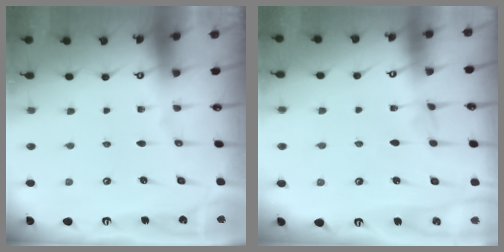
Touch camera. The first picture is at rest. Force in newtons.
{"total": 2.7, "press": 2.7, "slide": 0.4}